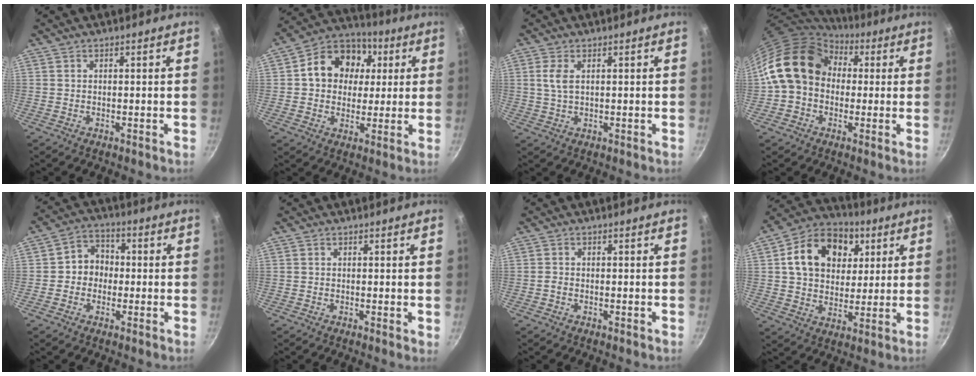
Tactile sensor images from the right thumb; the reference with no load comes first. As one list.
[{"total": 14.8, "force": [3.1, 12.0, 8.0], "torque": [-0.100, 0.019, 0.034]}, {"total": 3.4, "force": [0.9, 1.7, 2.8], "torque": [-0.060, 0.000, 0.018]}, {"total": 16.0, "force": [2.7, 12.6, 9.4], "torque": [-0.138, 0.036, 0.033]}, {"total": 6.5, "force": [-0.5, 5.8, 3.0], "torque": [-0.006, 0.018, -0.019]}, {"total": 0.9, "force": [0.1, 0.2, 0.9], "torque": [-0.012, -0.003, 0.000]}, {"total": 0.6, "force": [-0.4, 0.2, 0.4], "torque": [-0.012, 0.003, -0.012]}, {"total": 17.2, "force": [5.3, 12.9, 10.0], "torque": [-0.142, 0.008, 0.080]}]